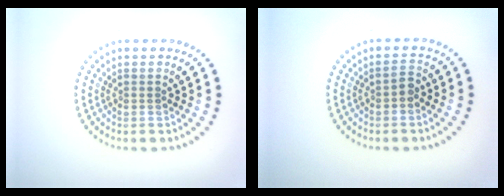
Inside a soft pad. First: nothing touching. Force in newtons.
{"total": 0.9, "press": 0.9, "slide": 0.3}